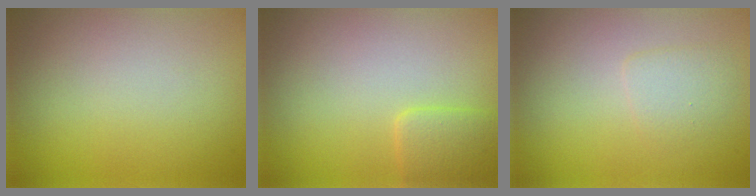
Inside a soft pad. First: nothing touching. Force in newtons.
{"total": 2.1, "press": 2.1, "slide": 0.1}
{"total": 1.6, "press": 1.6, "slide": 0.1}